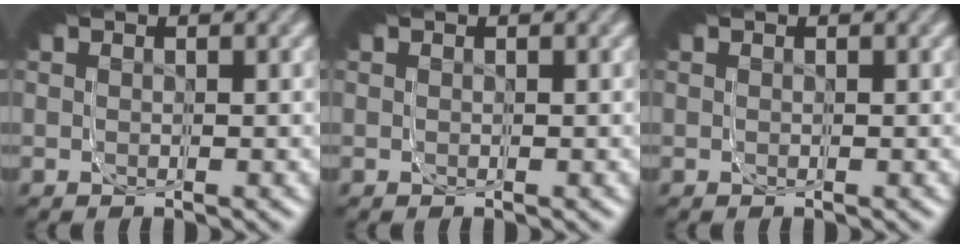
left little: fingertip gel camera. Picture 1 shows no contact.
{"total": 0.0}
{"total": 0.0}